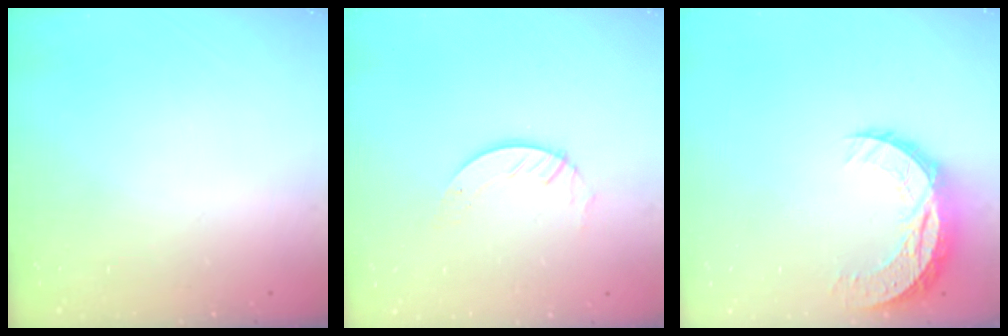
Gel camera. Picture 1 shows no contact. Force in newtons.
{"total": 3.3, "press": 3.3, "slide": 0.2}
{"total": 10.9, "press": 10.9, "slide": 0.7}